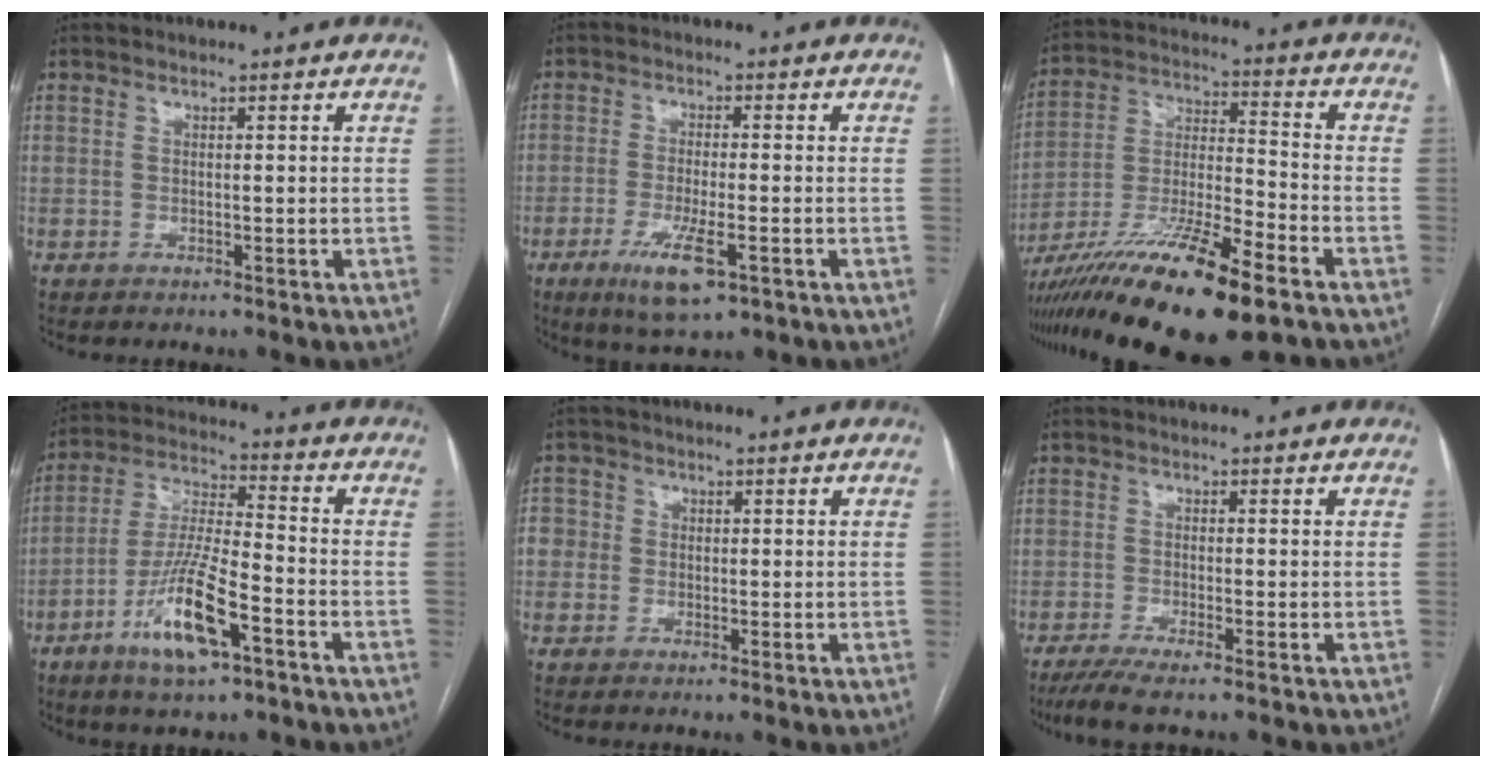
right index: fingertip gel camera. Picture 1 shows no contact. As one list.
[{"total": 7.5, "force": [-3.6, 1.5, 6.4], "torque": [-0.122, -0.017, -0.057]}, {"total": 19.9, "force": [-12.8, 2.2, 15.0], "torque": [-0.276, -0.037, -0.226]}, {"total": 12.8, "force": [-6.3, 2.3, 10.9], "torque": [-0.219, -0.009, -0.115]}, {"total": 3.1, "force": [-0.1, 3.1, 0.4], "torque": [0.007, 0.012, -0.007]}, {"total": 5.1, "force": [-3.6, 0.2, 3.6], "torque": [-0.061, -0.012, -0.063]}]